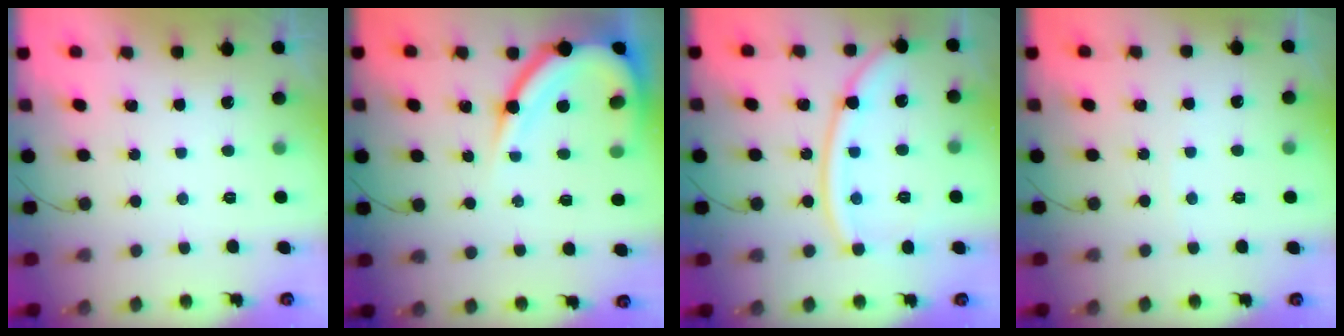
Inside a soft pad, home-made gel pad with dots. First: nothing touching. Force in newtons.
{"total": 12.9, "press": 12.8, "slide": 1.3}
{"total": 13.6, "press": 13.5, "slide": 1.7}
{"total": 1.7, "press": 1.7, "slide": 0.2}